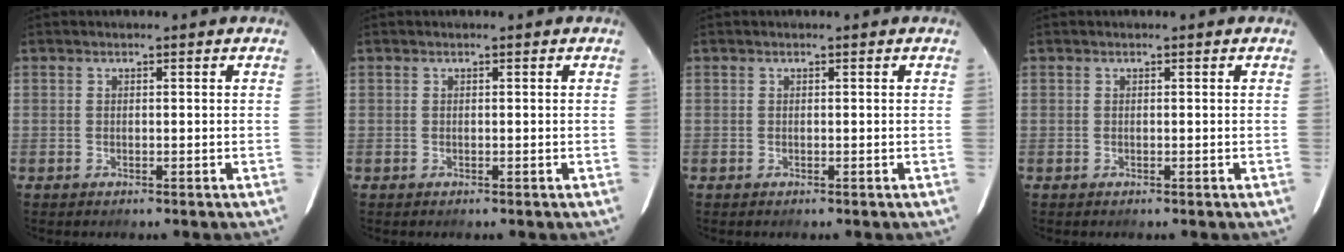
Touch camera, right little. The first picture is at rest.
{"total": 0.0}
{"total": 0.0}
{"total": 0.0}